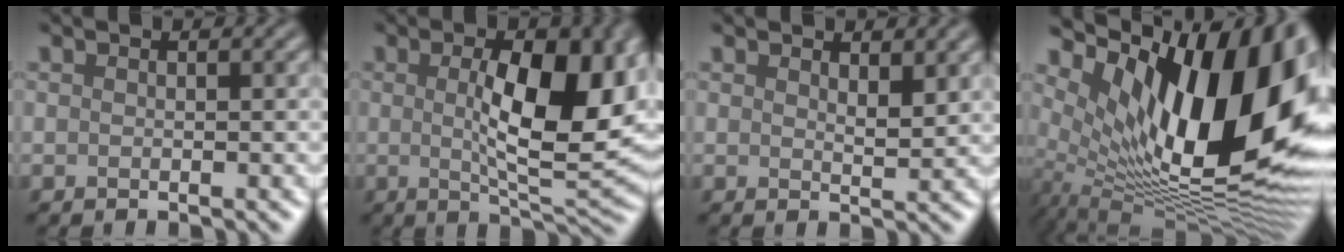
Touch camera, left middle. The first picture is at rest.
{"total": 9.7, "force": [1.2, 3.2, 9.1], "torque": [-0.132, -0.004, 0.023]}
{"total": 1.8, "force": [1.3, 0.5, 1.1], "torque": [-0.016, -0.006, 0.025]}
{"total": 16.7, "force": [4.4, 7.2, 14.4], "torque": [-0.212, -0.006, 0.071]}